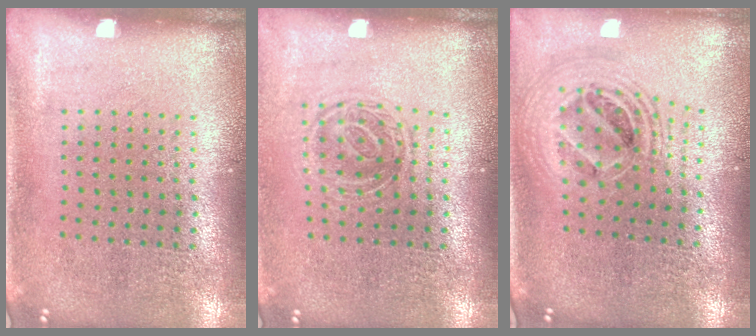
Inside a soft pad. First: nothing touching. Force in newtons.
{"total": 1.3, "press": 1.1, "slide": 0.7}
{"total": 2.1, "press": 1.6, "slide": 1.4}